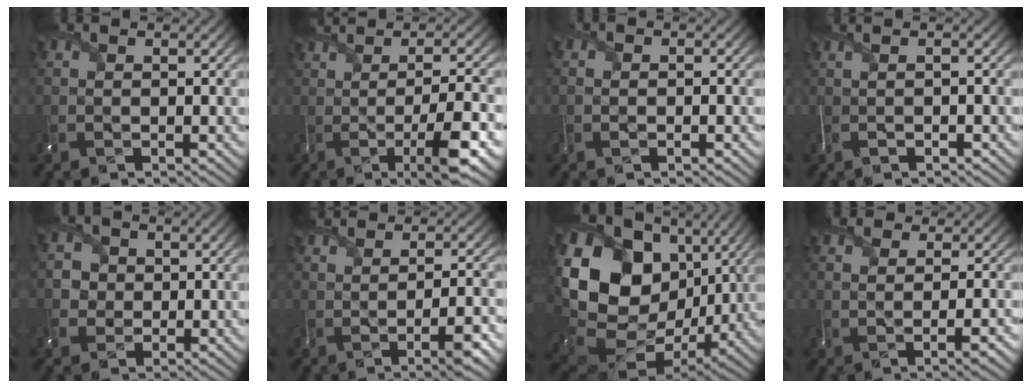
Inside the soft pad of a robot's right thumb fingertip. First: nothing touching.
{"total": 7.7, "force": [-1.6, 0.8, 7.4], "torque": [-0.095, 0.017, -0.025]}
{"total": 1.2, "force": [-1.1, 0.3, -0.1], "torque": [0.009, -0.003, -0.021]}
{"total": 1.0, "force": [-0.2, -0.1, 1.0], "torque": [-0.007, 0.005, -0.023]}
{"total": 2.8, "force": [-0.5, 2.7, 0.4], "torque": [-0.016, -0.001, -0.018]}
{"total": 3.1, "force": [-0.8, 0.2, 3.0], "torque": [-0.035, 0.012, -0.017]}
{"total": 19.1, "force": [2.6, 14.7, 11.9], "torque": [-0.289, -0.008, 0.066]}
{"total": 4.9, "force": [1.9, 1.9, 4.1], "torque": [-0.047, 0.030, 0.008]}